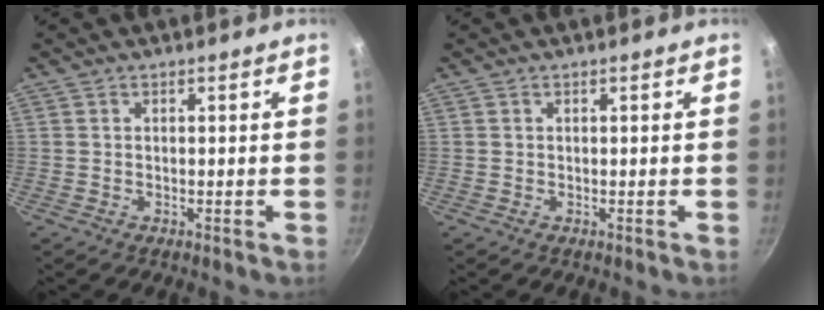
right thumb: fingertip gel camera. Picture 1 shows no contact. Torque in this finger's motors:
{"motor_torque": [-0.04, -0.02, -0.03, 0.03, 0.00]}